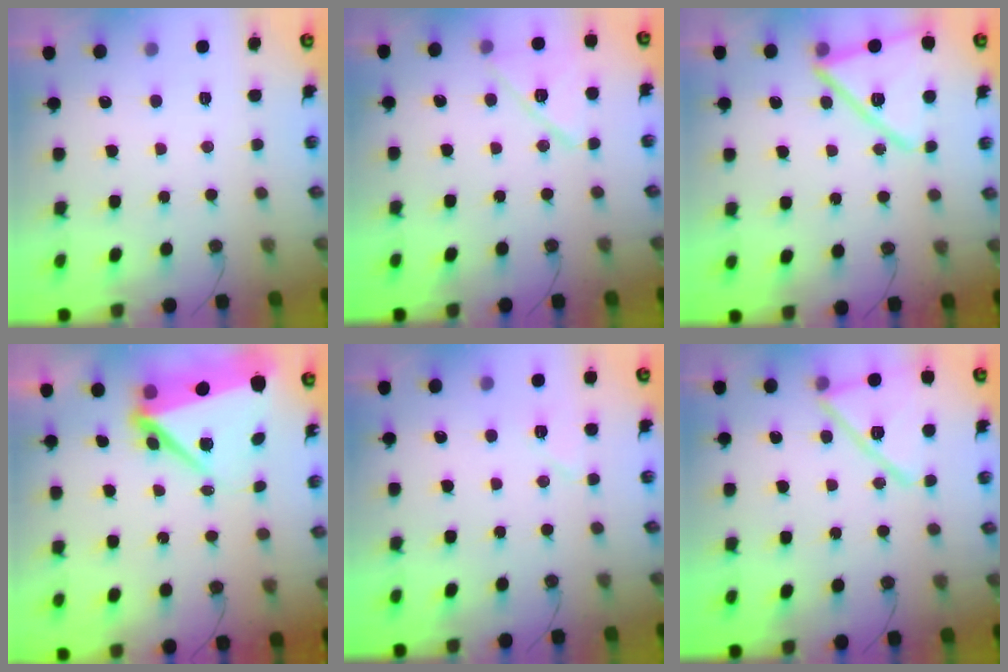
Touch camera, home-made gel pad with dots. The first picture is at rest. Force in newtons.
{"total": 12.7, "press": 12.7, "slide": 0.7}
{"total": 16.0, "press": 16.0, "slide": 1.2}
{"total": 8.8, "press": 8.7, "slide": 1.3}
{"total": 5.4, "press": 5.4, "slide": 0.4}
{"total": 16.1, "press": 16.0, "slide": 2.4}